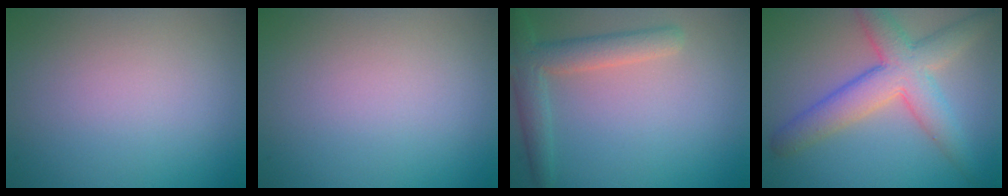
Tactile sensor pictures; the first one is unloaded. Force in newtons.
{"total": 0.0}
{"total": 3.7, "press": 3.6, "slide": 0.4}
{"total": 6.6, "press": 6.6, "slide": 0.4}